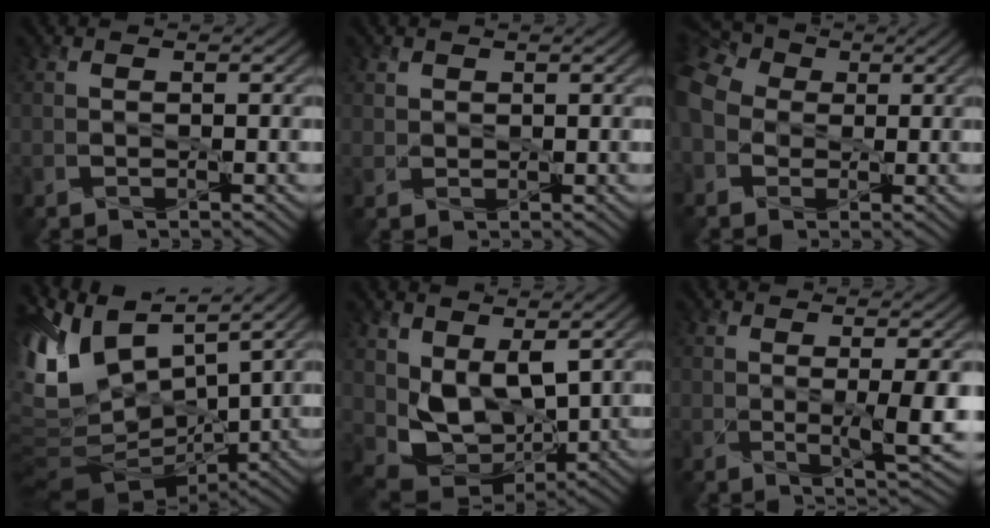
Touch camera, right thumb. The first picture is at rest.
{"total": 1.1, "force": [0.9, 0.7, 0.2], "torque": [-0.005, -0.002, 0.020]}
{"total": 9.8, "force": [-0.6, 8.0, 5.7], "torque": [-0.180, -0.004, -0.023]}
{"total": 12.2, "force": [4.3, 6.1, 9.7], "torque": [-0.238, 0.008, 0.092]}
{"total": 7.6, "force": [1.6, 4.8, 5.6], "torque": [-0.125, -0.021, 0.037]}
{"total": 4.4, "force": [0.1, 0.5, 4.4], "torque": [-0.080, -0.008, 0.007]}